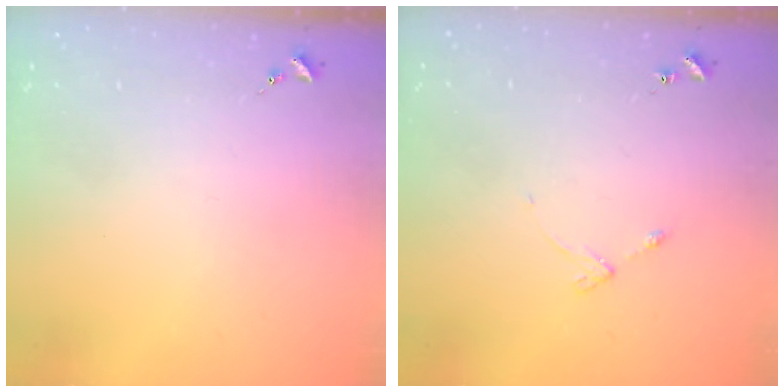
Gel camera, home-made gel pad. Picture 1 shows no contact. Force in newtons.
{"total": 4.0, "press": 3.9, "slide": 0.5}